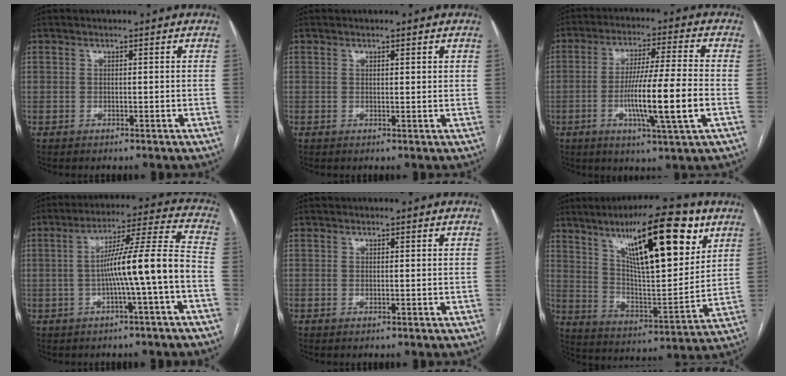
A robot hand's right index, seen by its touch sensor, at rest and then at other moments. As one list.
[{"total": 1.1, "force": [0.7, 0.2, 0.9], "torque": [-0.018, -0.001, 0.009]}, {"total": 12.6, "force": [-3.0, -0.4, 12.2], "torque": [-0.220, -0.012, -0.059]}, {"total": 11.5, "force": [-2.6, -1.0, 11.1], "torque": [-0.182, 0.022, -0.042]}, {"total": 0.0}, {"total": 21.2, "force": [11.2, 4.6, 17.5], "torque": [-0.279, 0.012, 0.187]}]